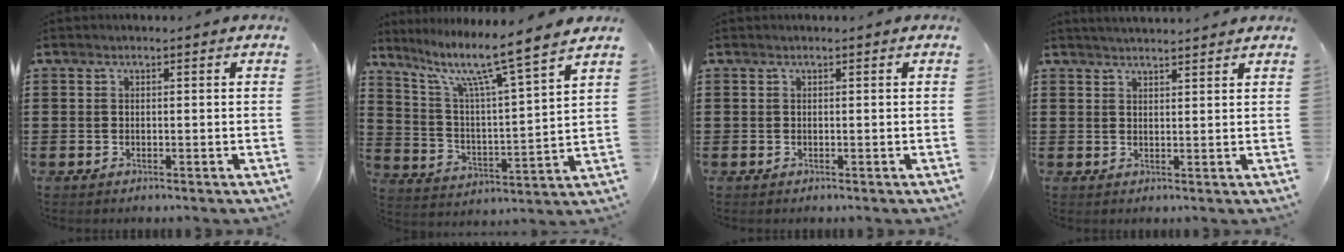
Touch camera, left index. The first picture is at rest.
{"total": 9.2, "force": [7.0, -0.3, 6.0], "torque": [-0.135, -0.053, 0.106]}
{"total": 0.0}
{"total": 1.8, "force": [1.7, -0.3, 0.2], "torque": [-0.007, -0.002, 0.033]}